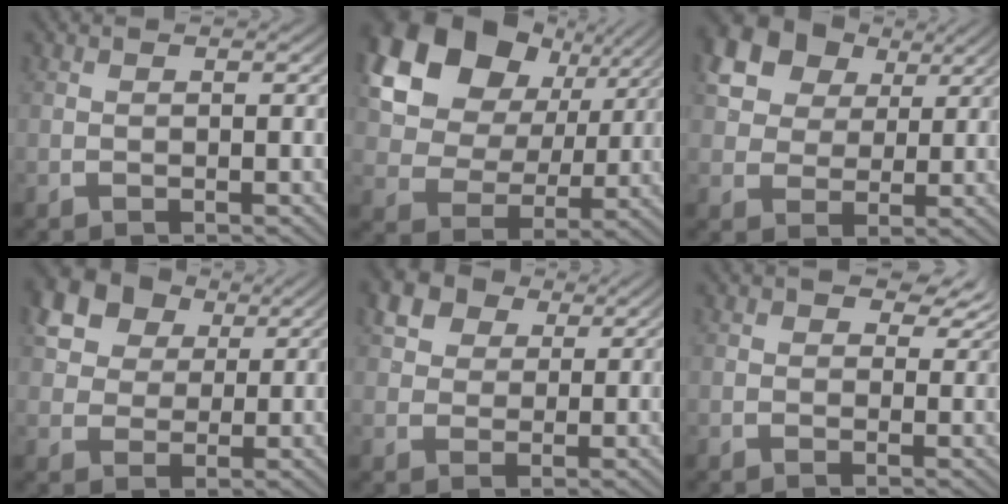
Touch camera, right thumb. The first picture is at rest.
{"total": 14.3, "force": [5.0, 9.8, 9.1], "torque": [-0.199, -0.007, 0.089]}
{"total": 11.7, "force": [5.0, 8.9, 5.6], "torque": [-0.126, 0.008, 0.079]}
{"total": 9.2, "force": [4.2, 7.1, 4.2], "torque": [-0.093, 0.001, 0.072]}
{"total": 6.4, "force": [3.4, 4.5, 2.9], "torque": [-0.062, -0.001, 0.058]}
{"total": 2.9, "force": [1.7, 1.6, 1.7], "torque": [-0.015, 0.005, 0.023]}